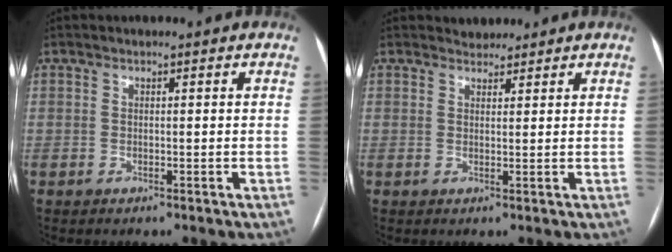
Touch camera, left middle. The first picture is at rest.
{"total": 1.7, "force": [1.5, 0.6, -0.3], "torque": [0.003, 0.006, 0.025]}